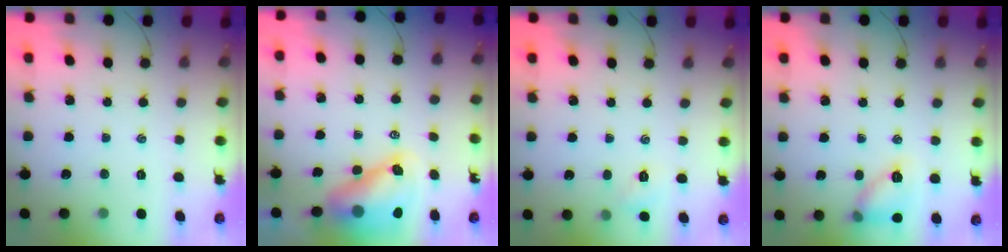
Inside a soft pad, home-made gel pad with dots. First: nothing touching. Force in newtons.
{"total": 9.3, "press": 8.9, "slide": 2.7}
{"total": 2.1, "press": 2.1, "slide": 0.6}
{"total": 10.3, "press": 10.3, "slide": 0.2}